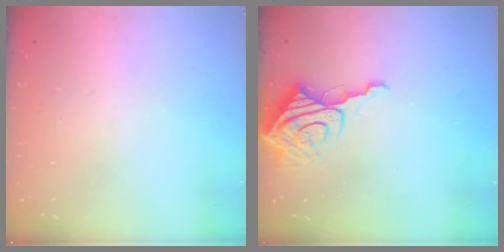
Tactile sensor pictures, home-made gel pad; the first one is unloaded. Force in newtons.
{"total": 10.4, "press": 10.3, "slide": 1.1}